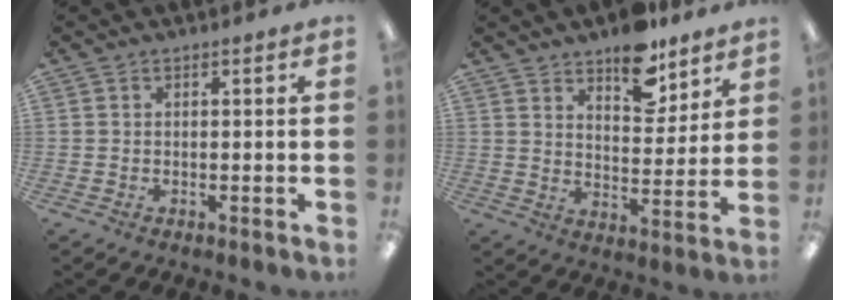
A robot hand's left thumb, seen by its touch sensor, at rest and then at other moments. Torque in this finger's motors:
{"motor_torque": [1.50, 1.02, 0.90, -0.93, 0.18]}